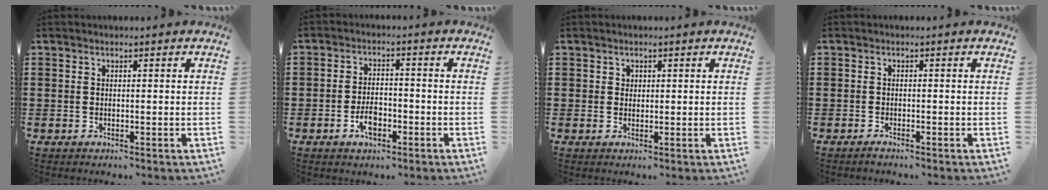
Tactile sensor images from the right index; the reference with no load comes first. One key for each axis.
{"total": 4.0, "fx": -1.9, "fy": 1.8, "fz": 3.0, "tx": -0.068, "ty": -0.004, "tz": -0.037}
{"total": 1.0, "fx": 0.5, "fy": 0.9, "fz": 0.1, "tx": -0.004, "ty": 0.003, "tz": 0.010}
{"total": 0.7, "fx": -0.6, "fy": 0.0, "fz": 0.3, "tx": -0.008, "ty": -0.006, "tz": -0.011}